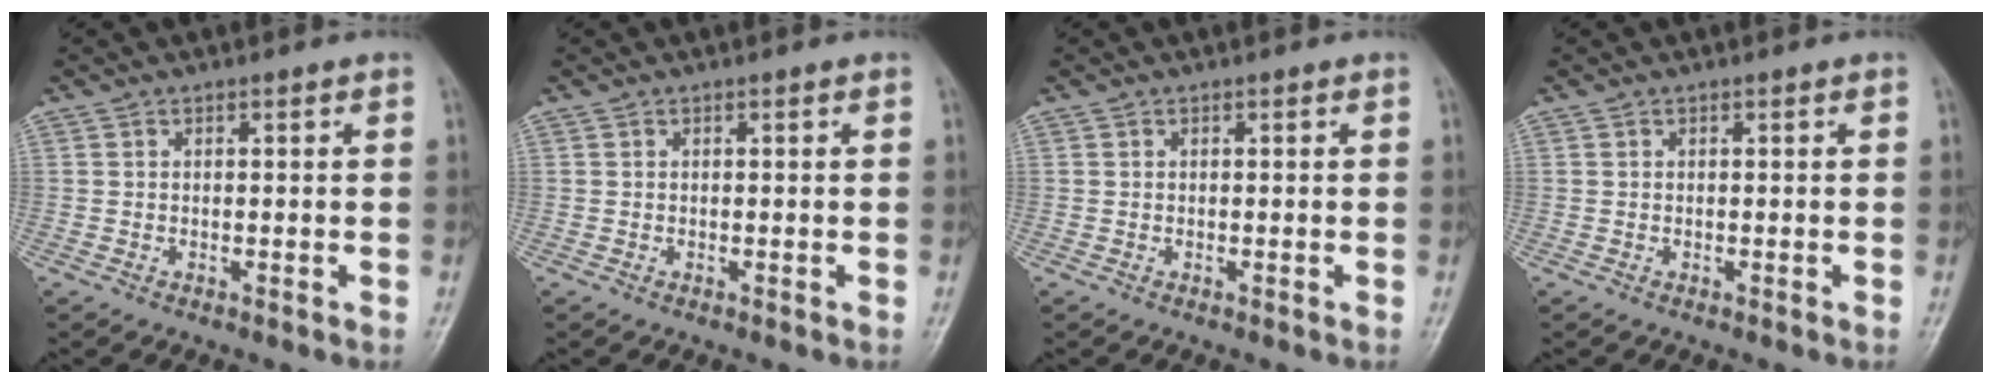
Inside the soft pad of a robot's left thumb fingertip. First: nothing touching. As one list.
[{"total": 0.0}, {"total": 0.0}, {"total": 0.0}]